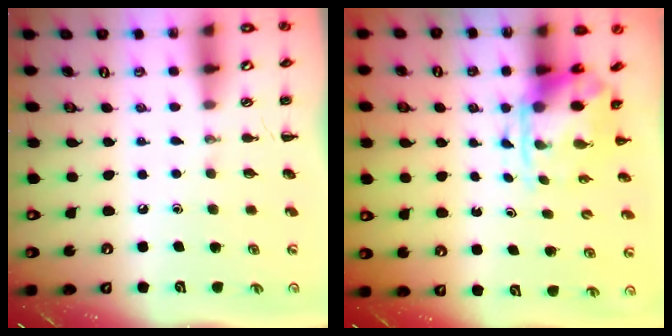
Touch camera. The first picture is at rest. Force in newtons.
{"total": 3.7, "press": 3.6, "slide": 0.9}